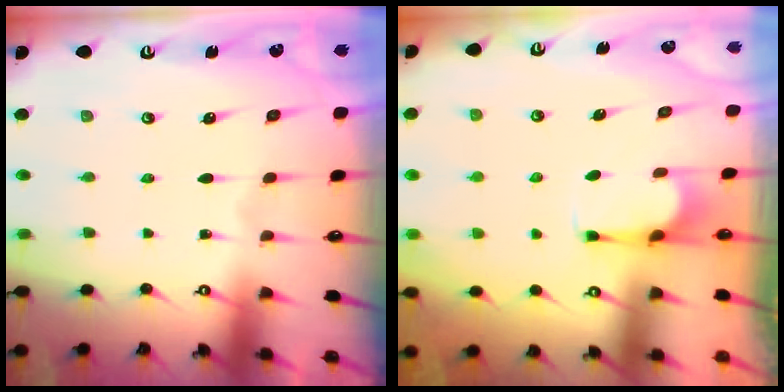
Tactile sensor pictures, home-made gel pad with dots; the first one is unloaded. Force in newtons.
{"total": 3.0, "press": 2.9, "slide": 0.6}